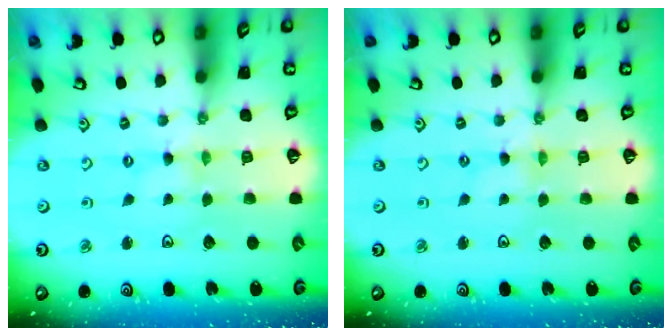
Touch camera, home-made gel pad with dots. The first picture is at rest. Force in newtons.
{"total": 0.0}